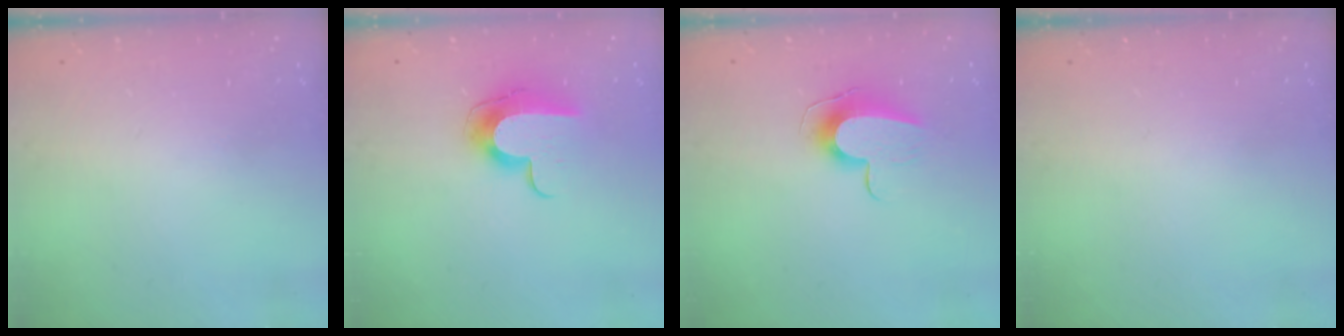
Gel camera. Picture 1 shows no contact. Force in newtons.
{"total": 10.3, "press": 10.3, "slide": 0.1}
{"total": 9.4, "press": 9.4, "slide": 0.6}
{"total": 0.0}